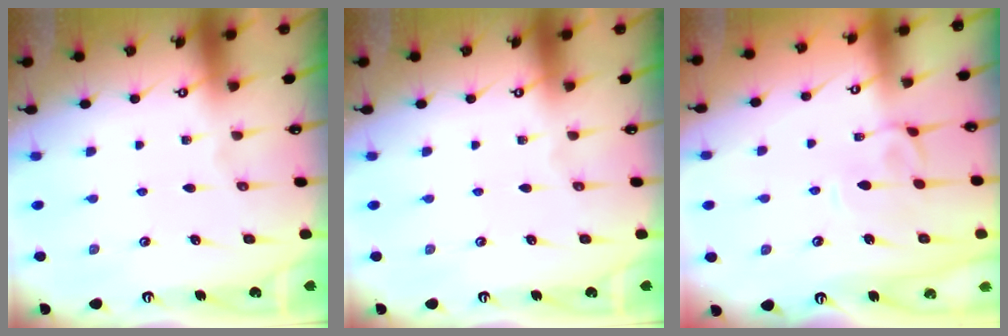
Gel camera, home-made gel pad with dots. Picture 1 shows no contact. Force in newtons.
{"total": 0.0}
{"total": 3.0, "press": 3.0, "slide": 0.4}